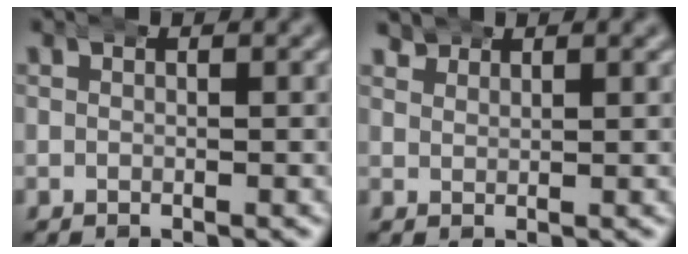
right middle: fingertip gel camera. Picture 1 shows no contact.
{"total": 1.7, "force": [1.6, -0.1, -0.1], "torque": [0.002, 0.000, 0.029]}